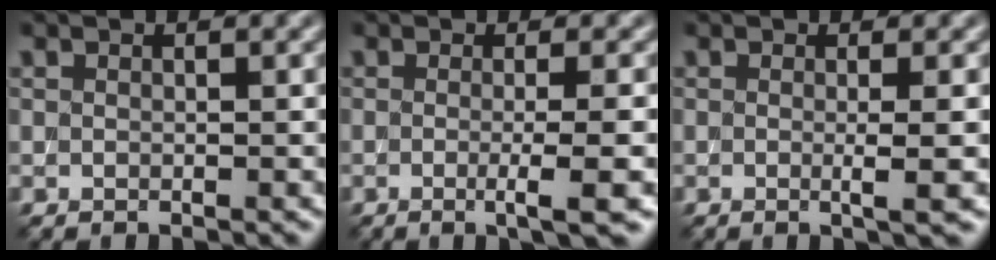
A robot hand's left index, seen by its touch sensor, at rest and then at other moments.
{"total": 4.1, "force": [-0.7, 0.9, 3.9], "torque": [-0.052, -0.008, -0.012]}
{"total": 2.5, "force": [-0.1, 0.6, 2.4], "torque": [-0.034, -0.006, -0.008]}